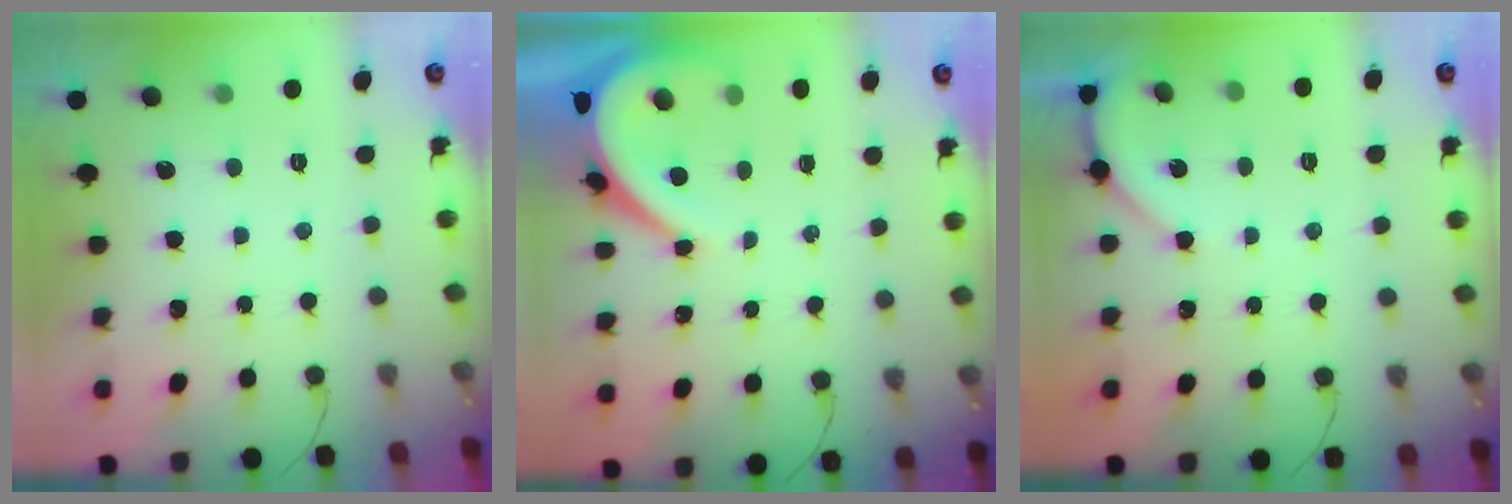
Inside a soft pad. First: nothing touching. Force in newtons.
{"total": 6.3, "press": 6.3, "slide": 0.7}
{"total": 2.3, "press": 2.2, "slide": 0.4}